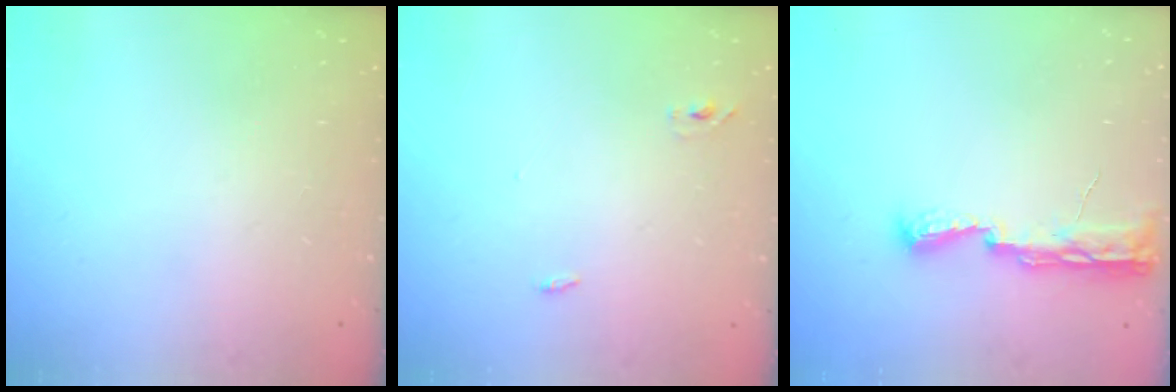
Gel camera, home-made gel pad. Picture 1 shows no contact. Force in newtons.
{"total": 2.9, "press": 2.7, "slide": 1.0}
{"total": 10.2, "press": 8.9, "slide": 5.1}